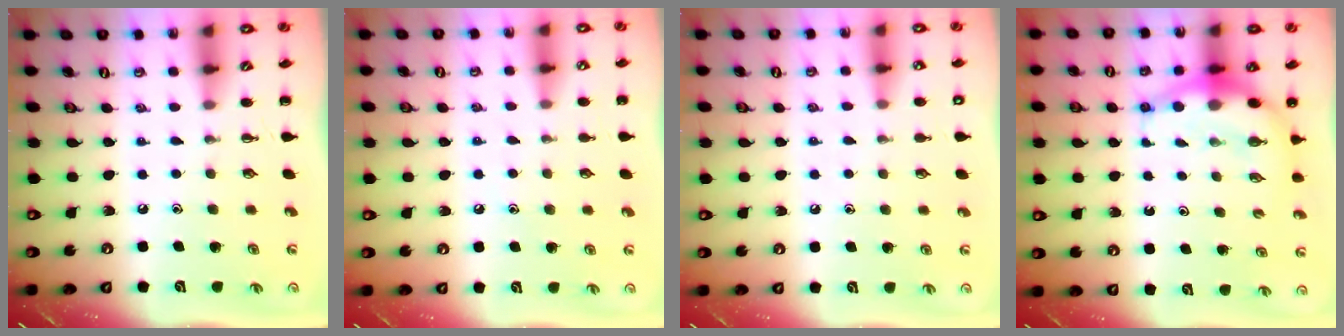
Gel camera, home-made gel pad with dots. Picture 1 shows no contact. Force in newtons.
{"total": 5.4, "press": 5.2, "slide": 1.7}
{"total": 6.4, "press": 6.0, "slide": 2.1}
{"total": 7.1, "press": 7.0, "slide": 1.4}